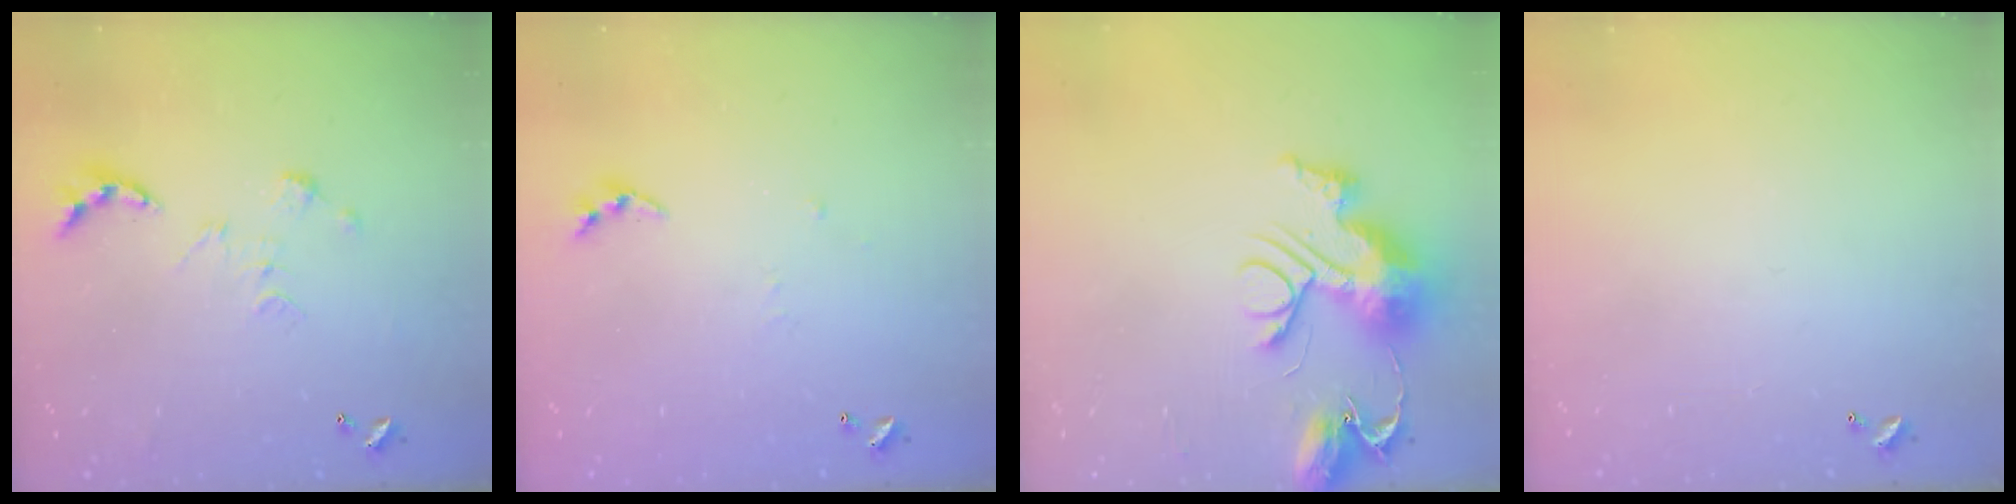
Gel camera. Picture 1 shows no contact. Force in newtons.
{"total": 4.7, "press": 4.7, "slide": 0.4}
{"total": 12.5, "press": 12.4, "slide": 1.2}
{"total": 0.0}